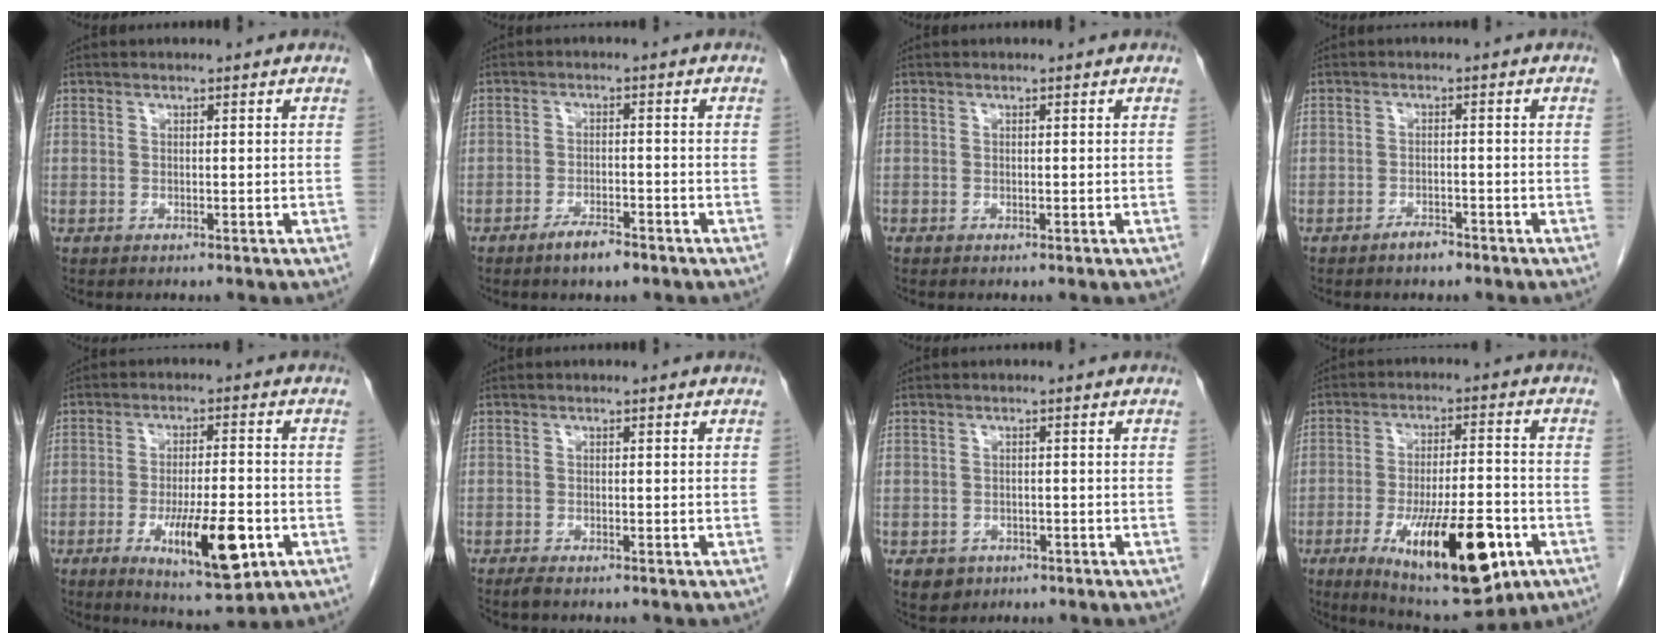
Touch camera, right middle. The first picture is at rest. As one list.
[{"total": 3.7, "force": [-2.7, 0.9, 2.4], "torque": [-0.045, -0.001, -0.046]}, {"total": 0.0}, {"total": 2.0, "force": [-1.7, 0.6, 1.0], "torque": [-0.018, 0.001, -0.026]}, {"total": 11.8, "force": [-4.2, 2.6, 10.7], "torque": [-0.173, -0.019, -0.059]}, {"total": 1.0, "force": [-0.9, 0.1, 0.5], "torque": [-0.016, -0.003, -0.016]}, {"total": 3.2, "force": [-1.7, 2.6, 0.8], "torque": [-0.011, 0.004, -0.019]}, {"total": 18.4, "force": [-7.7, 4.6, 16.1], "torque": [-0.249, -0.019, -0.106]}]